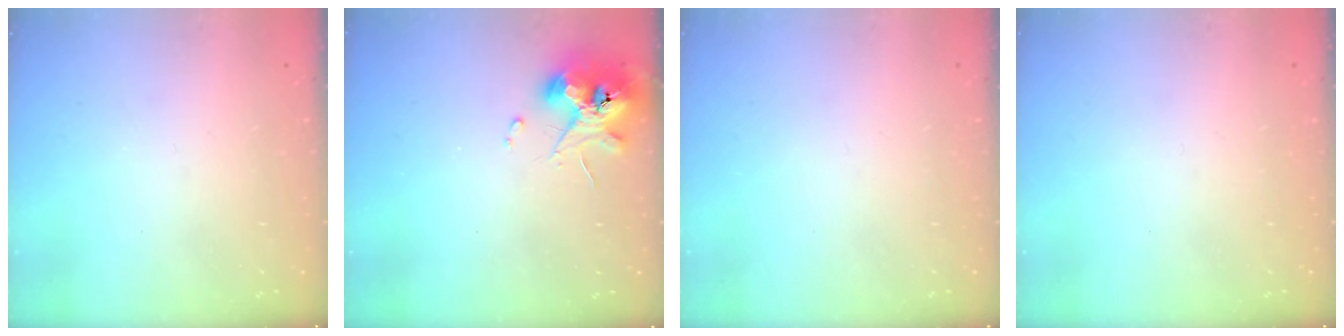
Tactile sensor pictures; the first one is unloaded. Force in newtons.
{"total": 10.8, "press": 10.7, "slide": 1.4}
{"total": 0.0}
{"total": 0.0}